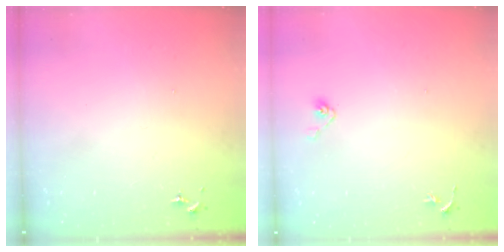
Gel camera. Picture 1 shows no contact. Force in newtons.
{"total": 3.7, "press": 3.5, "slide": 1.4}